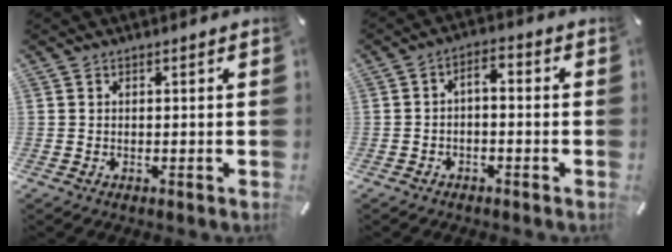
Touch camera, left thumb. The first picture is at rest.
{"total": 3.4, "force": [-2.2, 1.5, 2.2], "torque": [-0.036, 0.019, -0.043]}